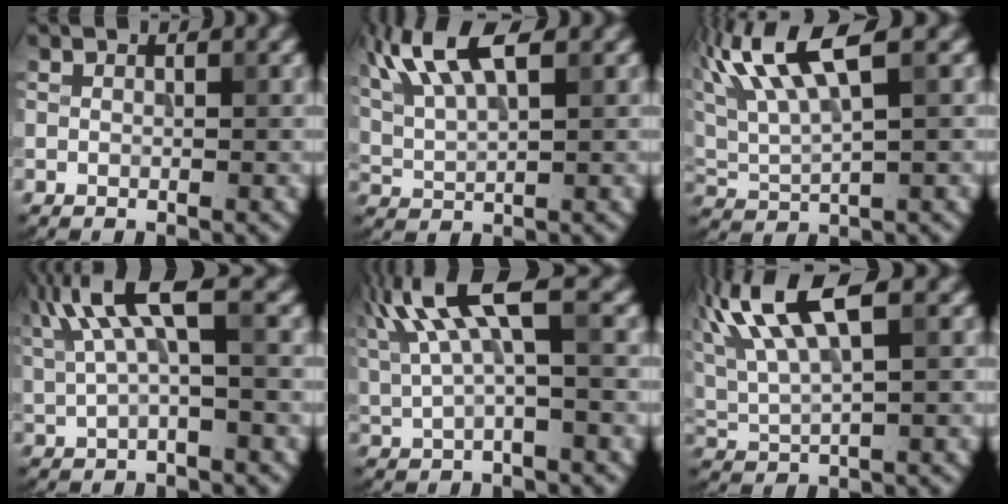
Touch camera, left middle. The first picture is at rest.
{"total": 7.3, "force": [3.7, 2.4, 5.8], "torque": [-0.121, 0.019, 0.066]}
{"total": 8.2, "force": [4.1, 2.1, 6.7], "torque": [-0.133, 0.022, 0.075]}
{"total": 5.6, "force": [2.1, 1.4, 5.0], "torque": [-0.103, 0.010, 0.039]}
{"total": 7.1, "force": [2.8, 1.7, 6.3], "torque": [-0.132, 0.016, 0.055]}
{"total": 9.7, "force": [4.4, 3.1, 8.1], "torque": [-0.168, 0.021, 0.081]}